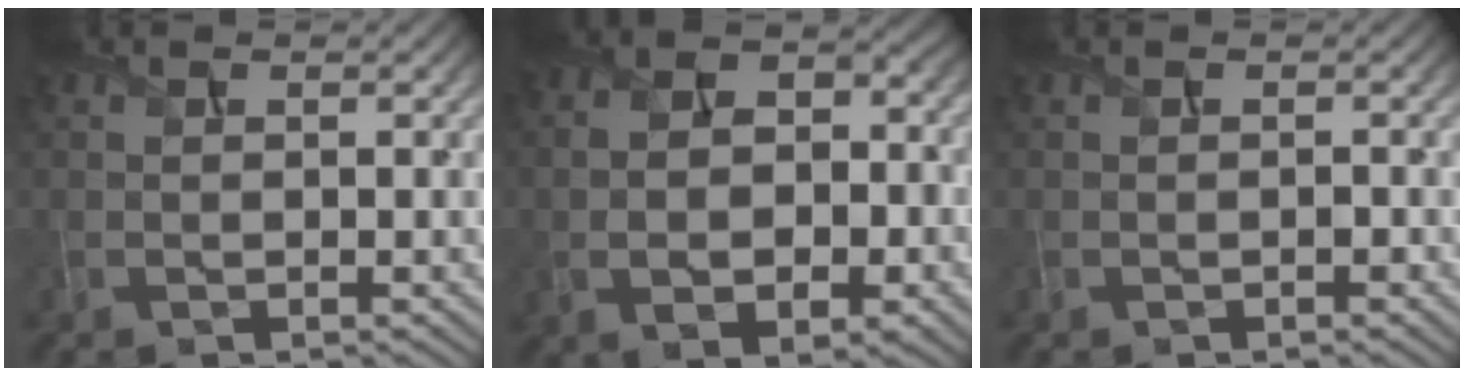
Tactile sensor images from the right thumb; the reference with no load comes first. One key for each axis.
{"total": 8.9, "fx": -2.0, "fy": 6.0, "fz": 6.3, "tx": -0.105, "ty": -0.014, "tz": -0.031}
{"total": 0.7, "fx": -0.5, "fy": 0.3, "fz": 0.3, "tx": -0.007, "ty": -0.003, "tz": -0.006}